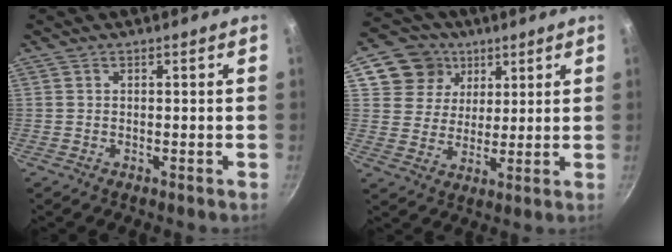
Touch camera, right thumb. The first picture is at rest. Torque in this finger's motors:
{"motor_torque": [0.01, 1.92, 0.44, 0.24, -0.03]}